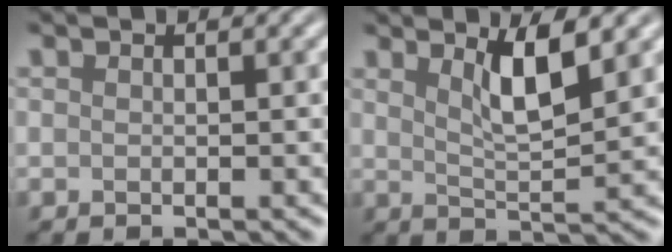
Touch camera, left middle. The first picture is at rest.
{"total": 3.7, "force": [1.7, 0.8, 3.2], "torque": [-0.057, -0.005, 0.030]}